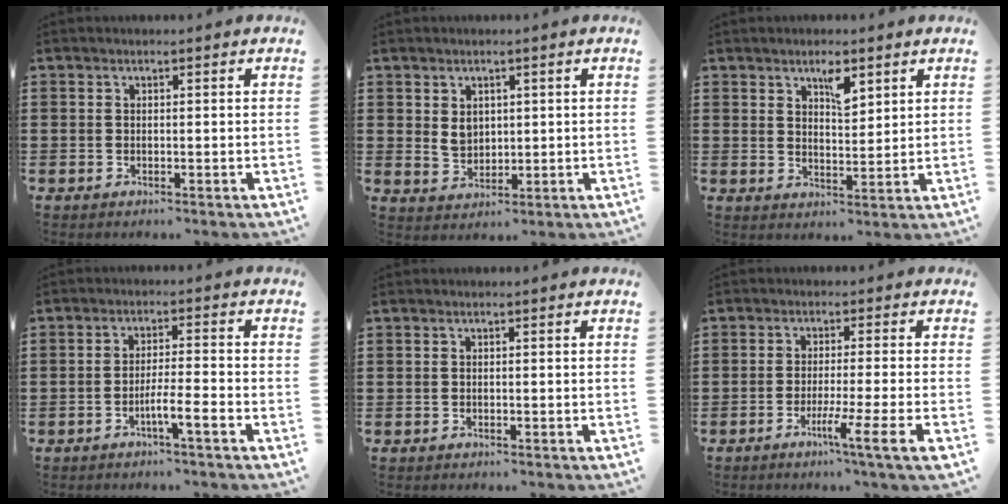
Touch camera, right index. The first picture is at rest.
{"total": 3.0, "force": [0.8, 2.3, 1.7], "torque": [-0.033, 0.003, 0.013]}
{"total": 4.1, "force": [2.7, 1.5, 2.8], "torque": [-0.037, -0.005, 0.042]}
{"total": 4.2, "force": [-2.3, 0.0, 3.5], "torque": [-0.060, -0.002, -0.042]}
{"total": 0.0}
{"total": 6.5, "force": [-3.1, -1.1, 5.6], "torque": [-0.090, -0.017, -0.052]}